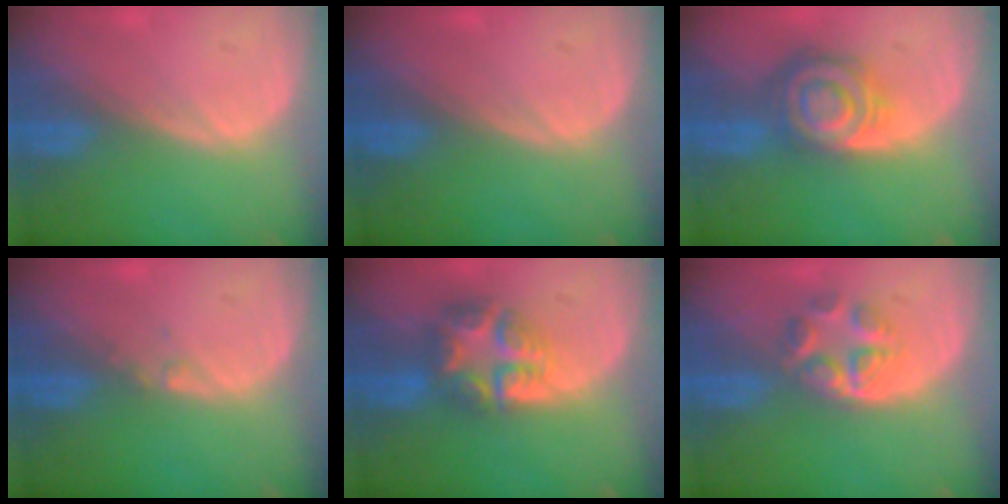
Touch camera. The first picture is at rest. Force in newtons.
{"total": 0.0}
{"total": 8.2, "press": 7.1, "slide": 4.1}
{"total": 0.6, "press": 0.6, "slide": 0.2}
{"total": 7.9, "press": 6.8, "slide": 4.0}
{"total": 5.0, "press": 4.8, "slide": 1.4}